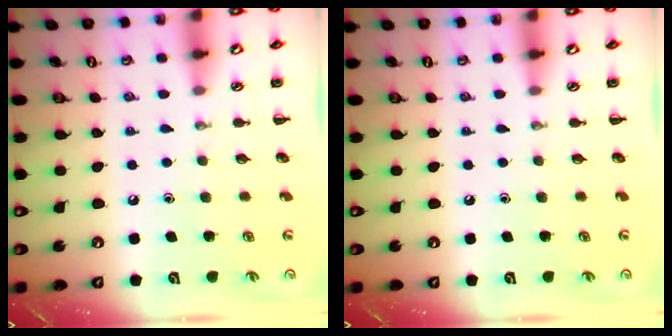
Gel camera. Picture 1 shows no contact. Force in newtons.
{"total": 0.0}